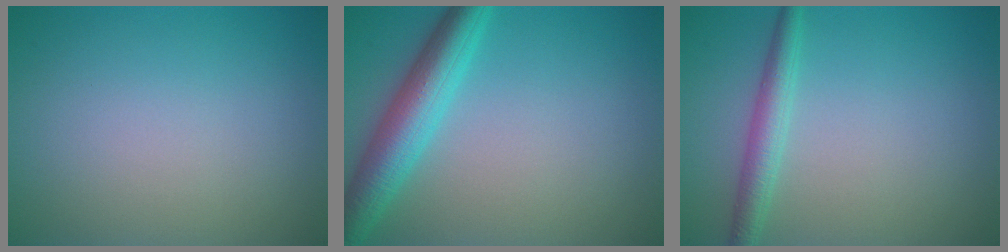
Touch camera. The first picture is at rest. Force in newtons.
{"total": 5.4, "press": 5.4, "slide": 0.2}
{"total": 2.4, "press": 2.4, "slide": 0.1}